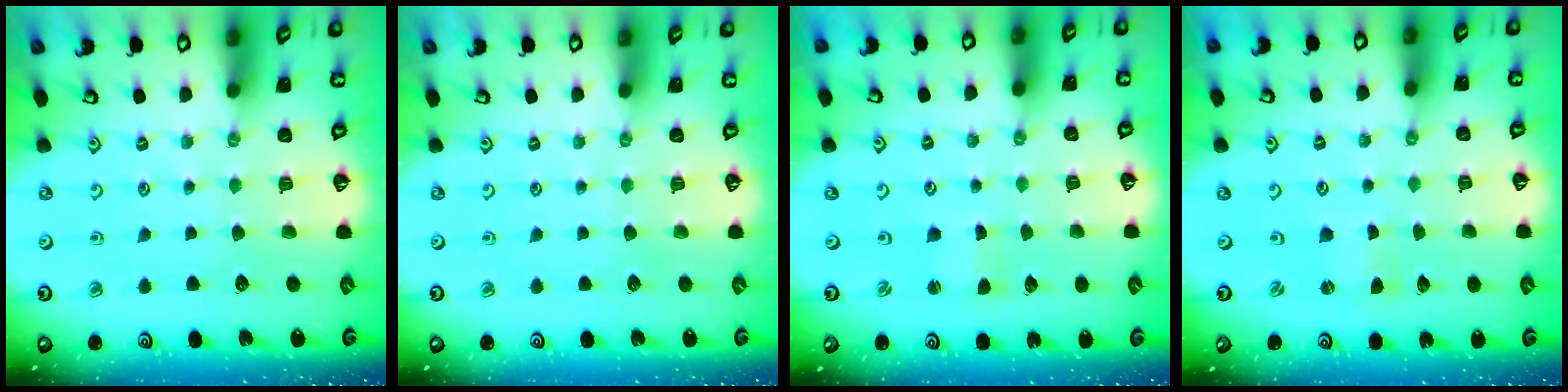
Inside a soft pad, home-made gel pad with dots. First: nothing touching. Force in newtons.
{"total": 0.0}
{"total": 0.8, "press": 0.8, "slide": 0.1}
{"total": 0.0}